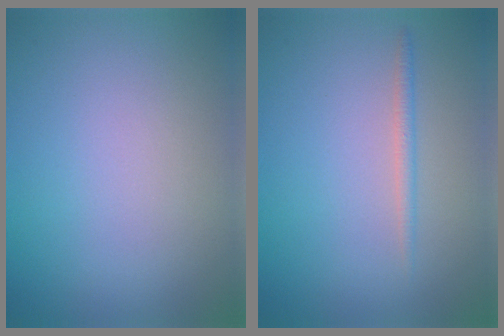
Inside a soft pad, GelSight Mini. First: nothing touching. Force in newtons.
{"total": 1.1, "press": 1.1, "slide": 0.0}